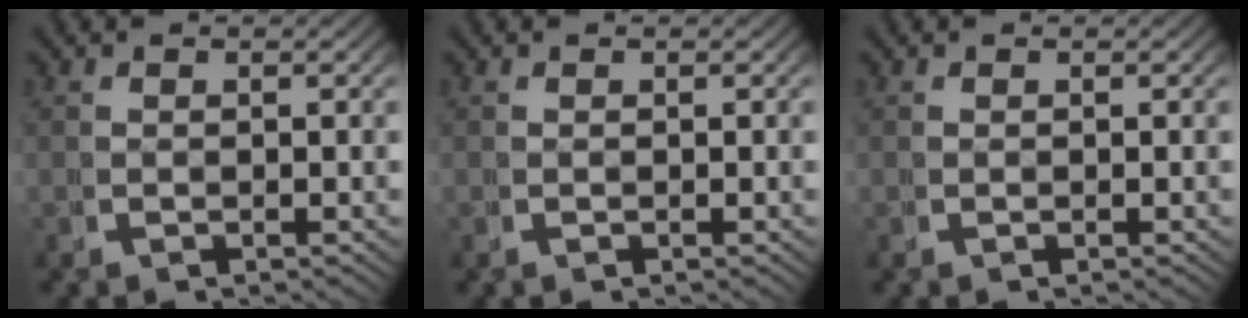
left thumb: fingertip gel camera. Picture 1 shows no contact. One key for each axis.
{"total": 0.0}
{"total": 0.0}